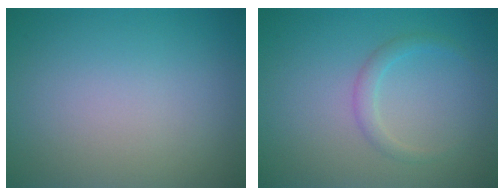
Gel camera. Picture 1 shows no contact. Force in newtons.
{"total": 1.4, "press": 1.4, "slide": 0.1}